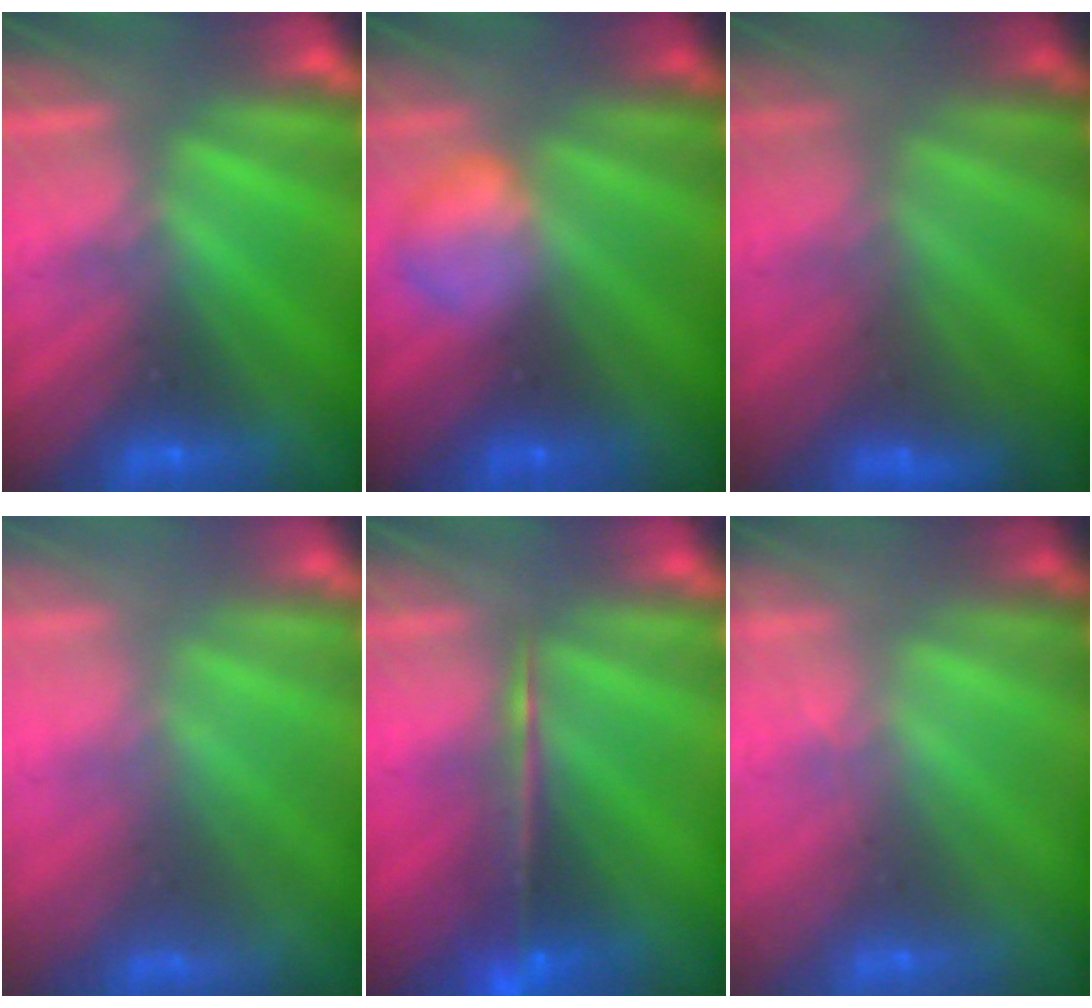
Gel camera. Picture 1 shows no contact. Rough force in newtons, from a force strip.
{"total": 2.3}
{"total": 2.9}
{"total": 1.3}
{"total": 5.8}
{"total": 1.5}